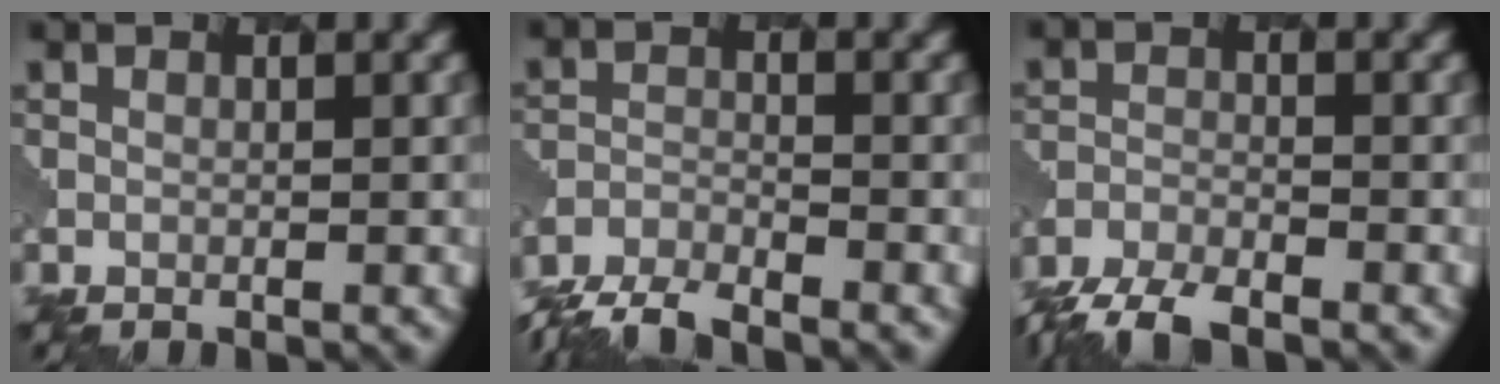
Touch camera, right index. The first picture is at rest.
{"total": 5.8, "force": [-5.5, 0.9, 1.5], "torque": [-0.033, -0.017, -0.100]}
{"total": 5.3, "force": [-4.9, 1.1, 1.7], "torque": [-0.033, -0.019, -0.092]}